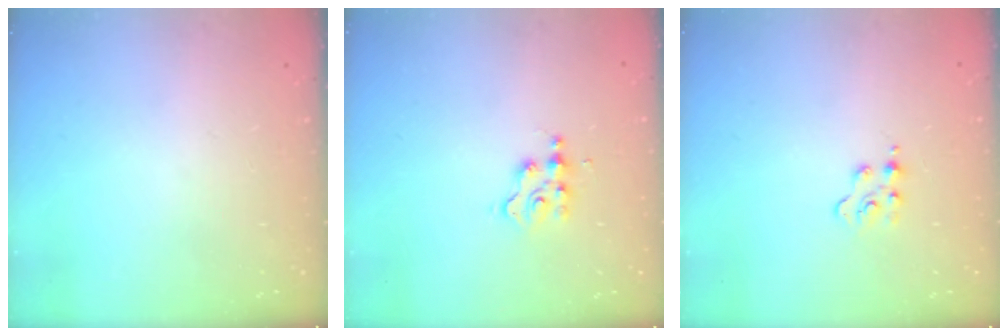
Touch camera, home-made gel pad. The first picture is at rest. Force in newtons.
{"total": 2.9, "press": 2.9, "slide": 0.4}
{"total": 2.1, "press": 2.1, "slide": 0.5}